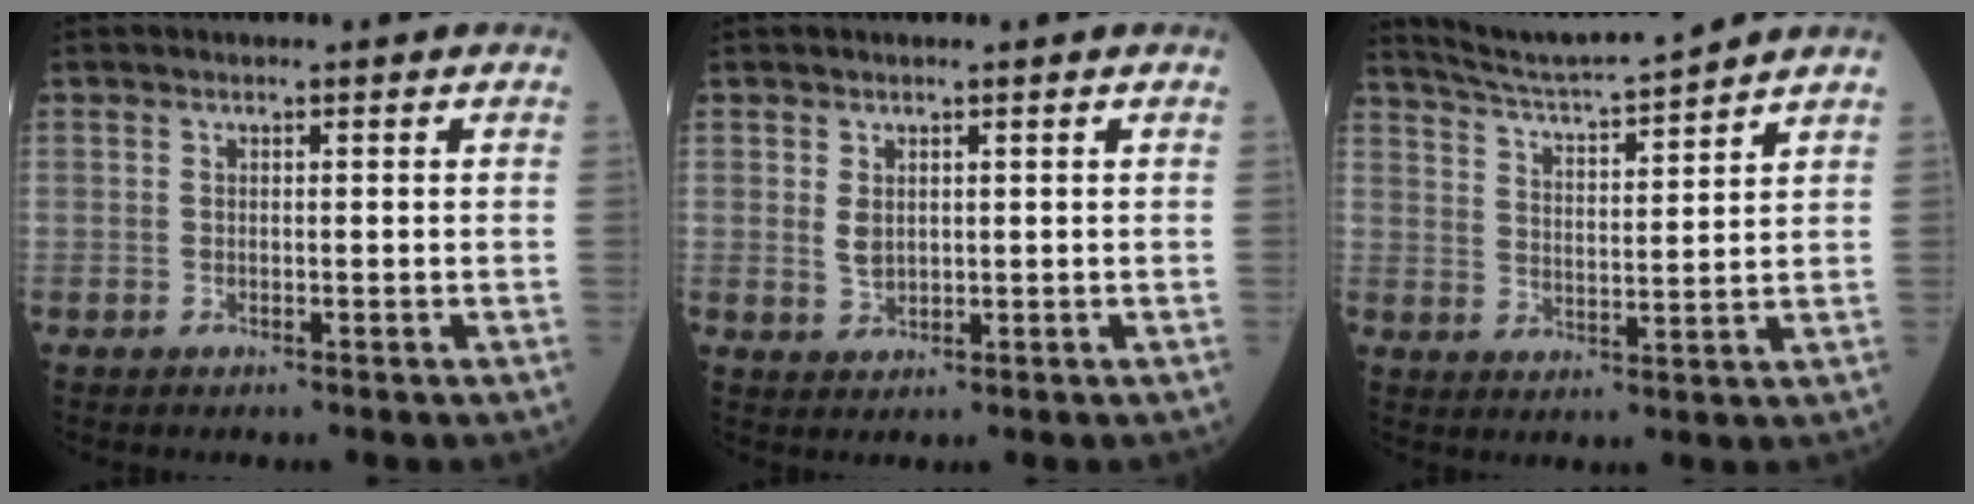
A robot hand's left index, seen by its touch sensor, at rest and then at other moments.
{"total": 2.0, "force": [0.5, 1.4, 1.4], "torque": [-0.031, 0.000, 0.023]}
{"total": 10.7, "force": [10.1, -1.8, 3.0], "torque": [-0.065, 0.001, 0.171]}